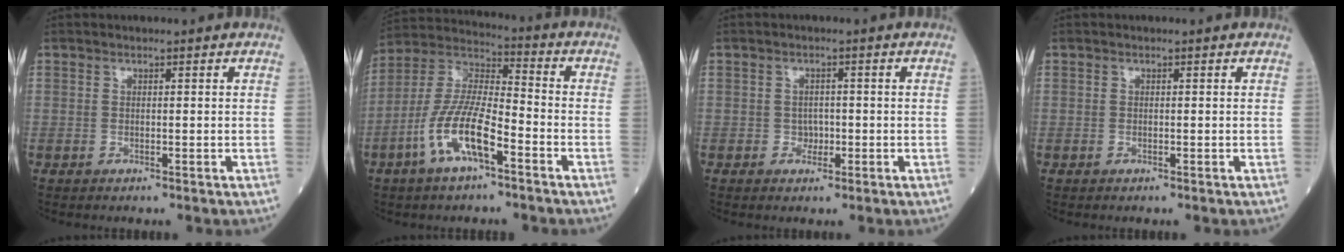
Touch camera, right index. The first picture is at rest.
{"total": 12.1, "force": [-5.4, 3.2, 10.4], "torque": [-0.219, 0.005, -0.106]}
{"total": 1.9, "force": [-0.5, 1.5, 1.0], "torque": [-0.008, 0.006, -0.007]}
{"total": 0.0}